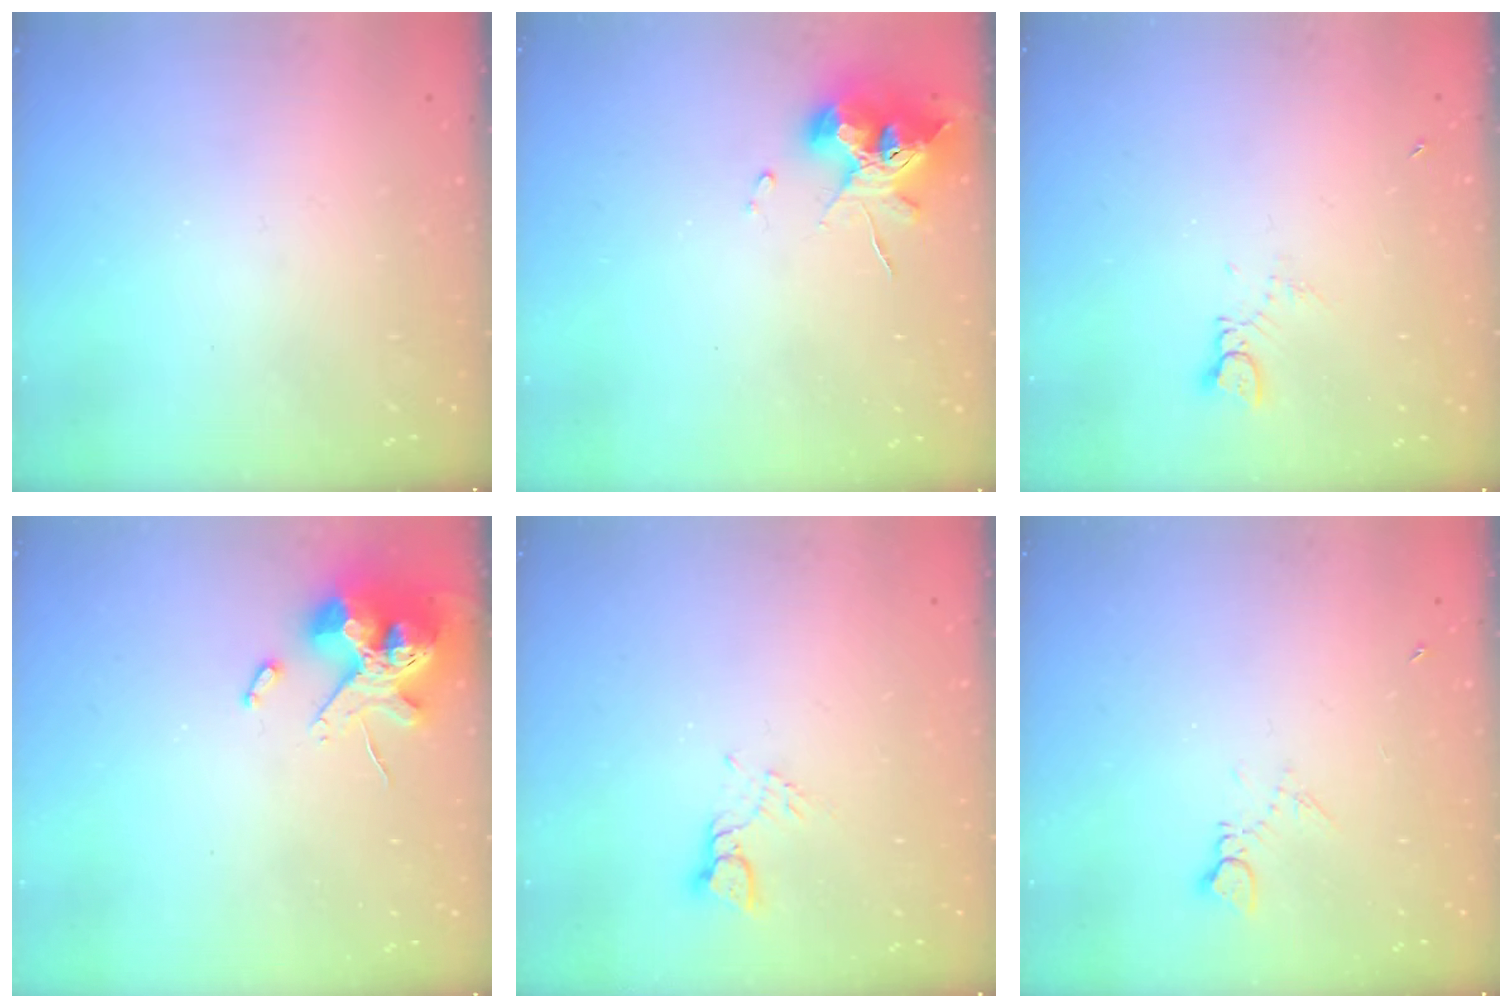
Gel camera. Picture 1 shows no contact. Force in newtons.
{"total": 10.8, "press": 10.8, "slide": 1.4}
{"total": 1.6, "press": 1.6, "slide": 0.2}
{"total": 13.9, "press": 13.8, "slide": 2.1}
{"total": 3.1, "press": 3.1, "slide": 0.2}
{"total": 5.6, "press": 5.6, "slide": 0.8}